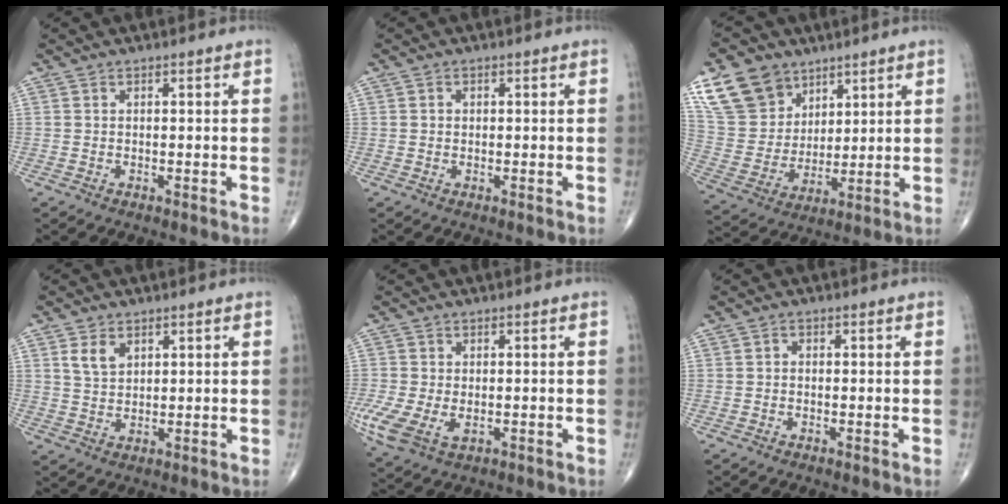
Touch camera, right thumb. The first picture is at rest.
{"total": 0.7, "force": [0.1, 0.5, 0.4], "torque": [-0.008, 0.001, 0.003]}
{"total": 14.8, "force": [8.9, 10.5, 5.4], "torque": [-0.082, -0.031, 0.184]}
{"total": 4.4, "force": [2.1, 2.9, 2.6], "torque": [-0.038, -0.012, 0.045]}
{"total": 8.7, "force": [-2.3, 5.4, 6.4], "torque": [-0.156, -0.014, -0.035]}
{"total": 0.7, "force": [-0.1, 0.6, 0.3], "torque": [0.006, 0.002, -0.008]}